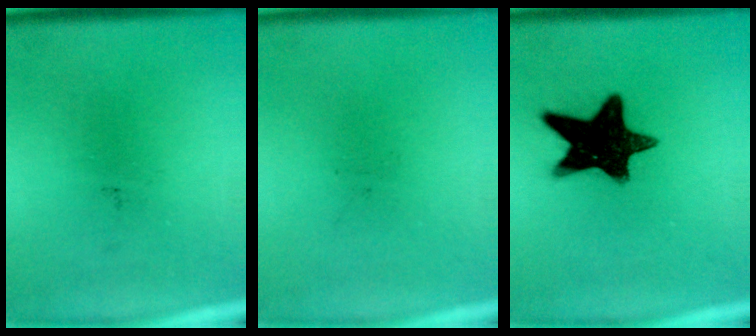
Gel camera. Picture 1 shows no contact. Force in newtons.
{"total": 0.0}
{"total": 15.1}